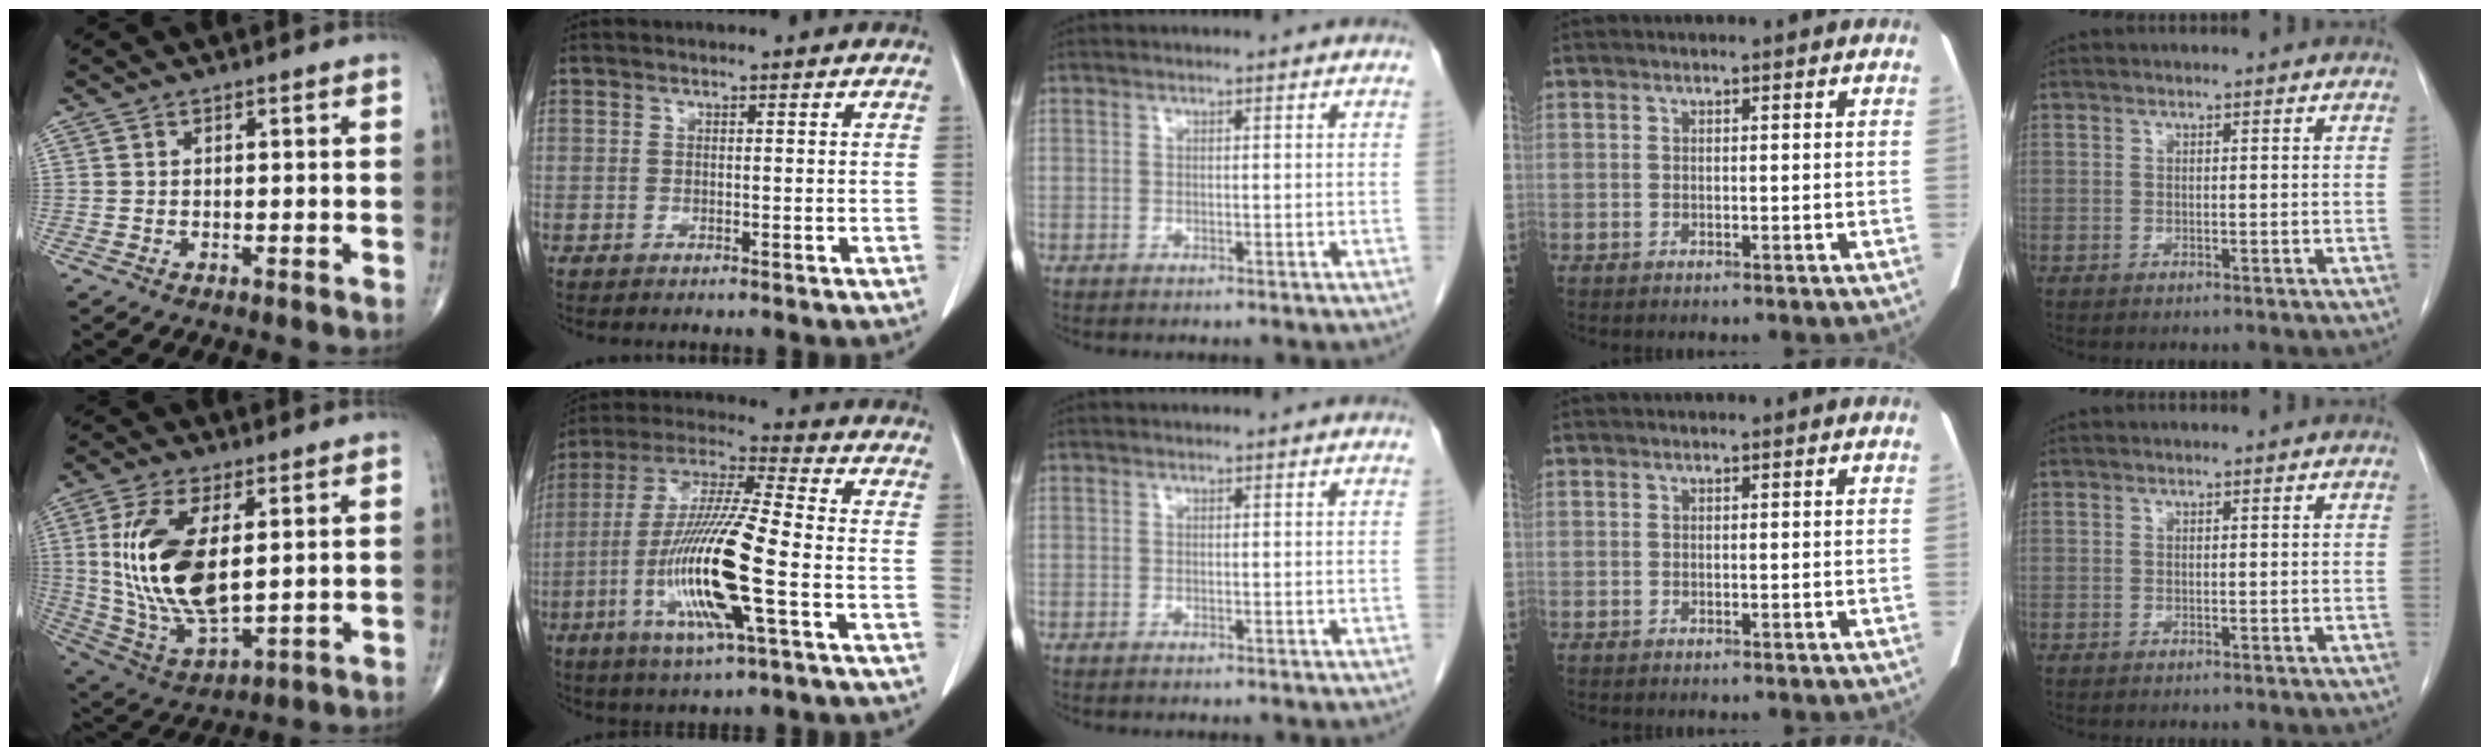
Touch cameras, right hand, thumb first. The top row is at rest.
{"thumb": {"total": 18.2, "force": [3.0, 8.5, 15.8], "torque": [-0.317, -0.023, 0.070]}, "index": {"total": 16.5, "force": [-4.6, 0.8, 15.9], "torque": [-0.326, -0.016, -0.088]}}